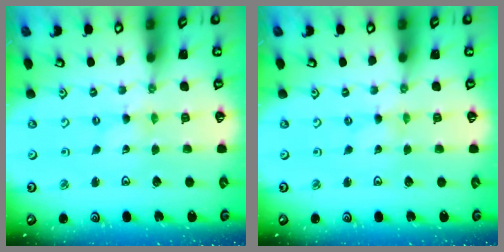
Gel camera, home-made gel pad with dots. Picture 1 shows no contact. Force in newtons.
{"total": 0.0}